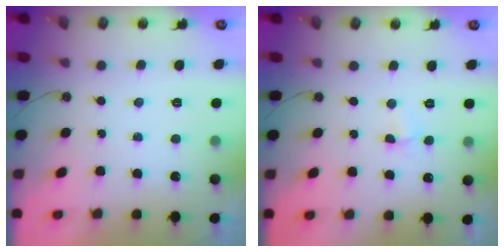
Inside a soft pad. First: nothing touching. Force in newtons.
{"total": 2.3, "press": 2.2, "slide": 0.5}